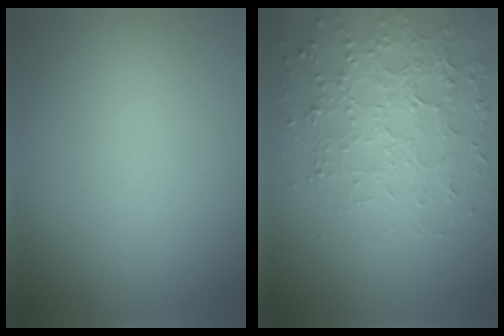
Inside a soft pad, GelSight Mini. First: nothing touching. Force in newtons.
{"total": 4.3, "press": 4.2, "slide": 1.1}